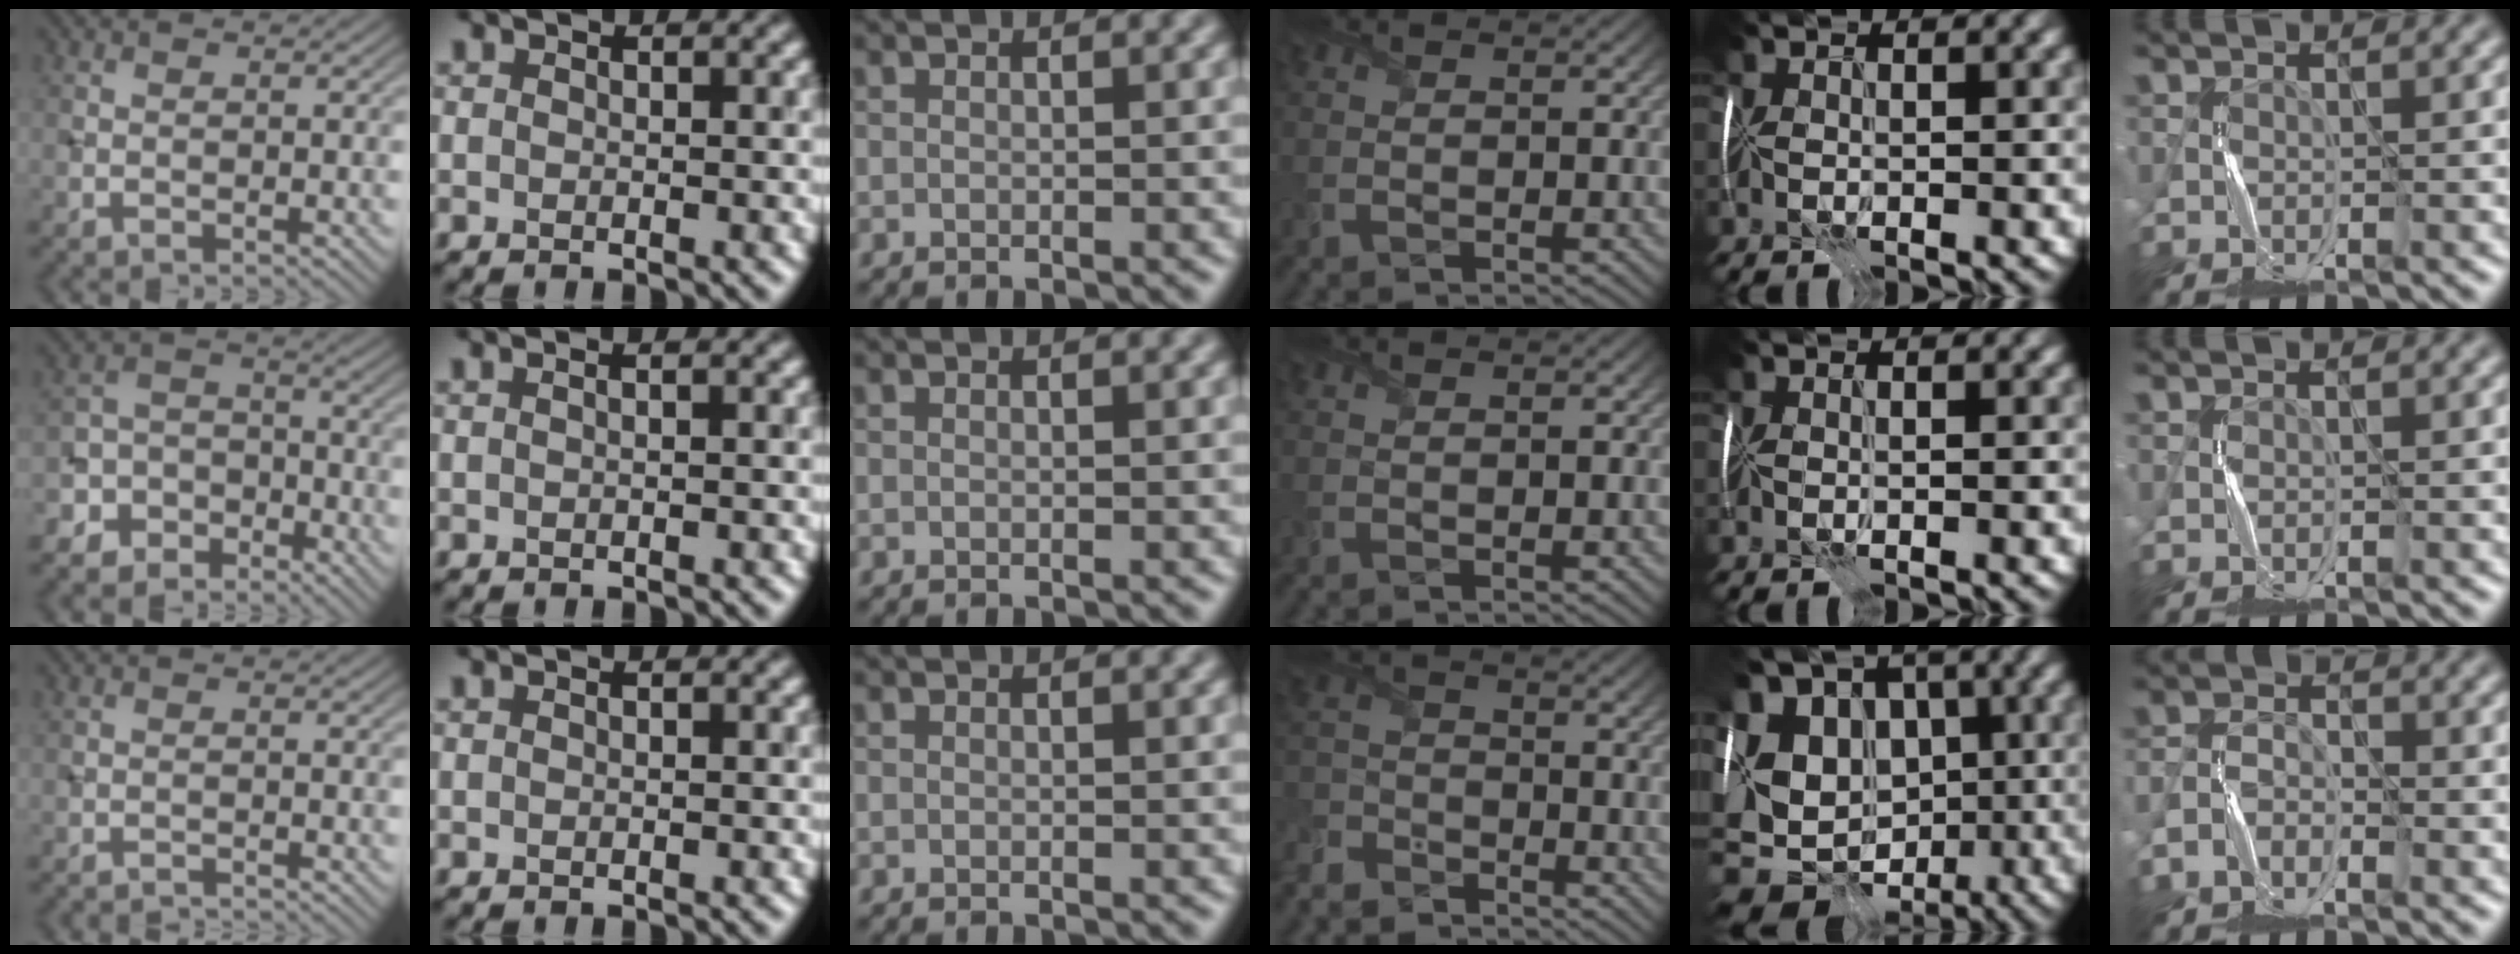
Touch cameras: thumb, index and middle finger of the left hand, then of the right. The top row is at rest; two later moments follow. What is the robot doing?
{"motion": "fold", "object": "memory foam"}